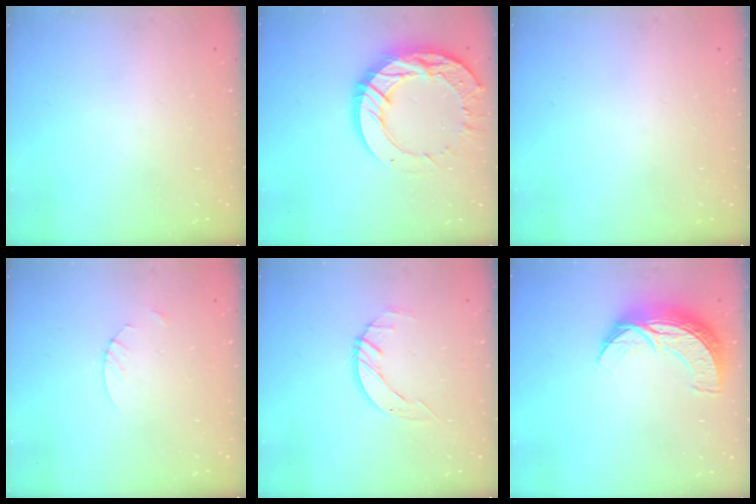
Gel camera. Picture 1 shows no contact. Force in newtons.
{"total": 20.2, "press": 20.1, "slide": 1.8}
{"total": 0.0}
{"total": 1.8, "press": 1.8, "slide": 0.2}
{"total": 2.7, "press": 2.6, "slide": 0.4}
{"total": 11.7, "press": 11.7, "slide": 0.6}